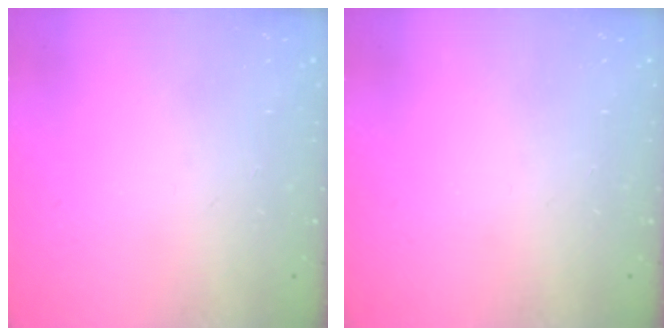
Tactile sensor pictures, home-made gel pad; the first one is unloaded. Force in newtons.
{"total": 0.0}